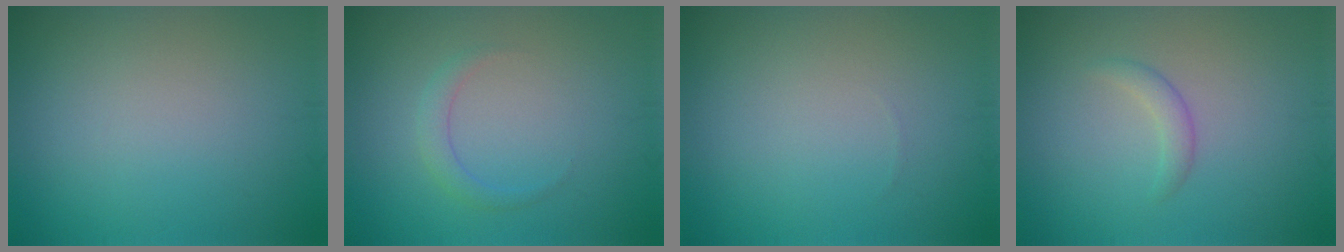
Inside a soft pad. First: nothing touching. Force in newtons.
{"total": 1.5, "press": 1.5, "slide": 0.1}
{"total": 0.0}
{"total": 1.4, "press": 1.4, "slide": 0.0}